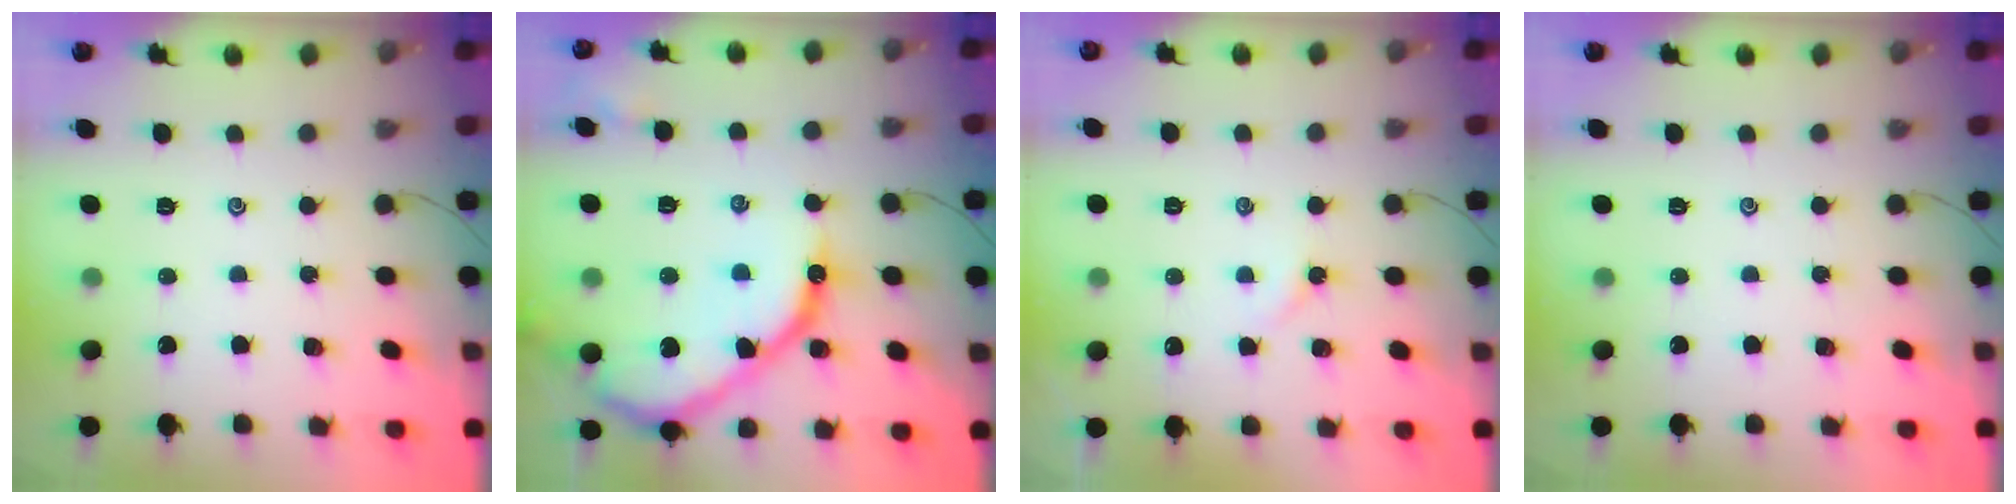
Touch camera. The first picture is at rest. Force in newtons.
{"total": 18.5, "press": 18.4, "slide": 1.8}
{"total": 3.0, "press": 2.9, "slide": 0.6}
{"total": 0.0}